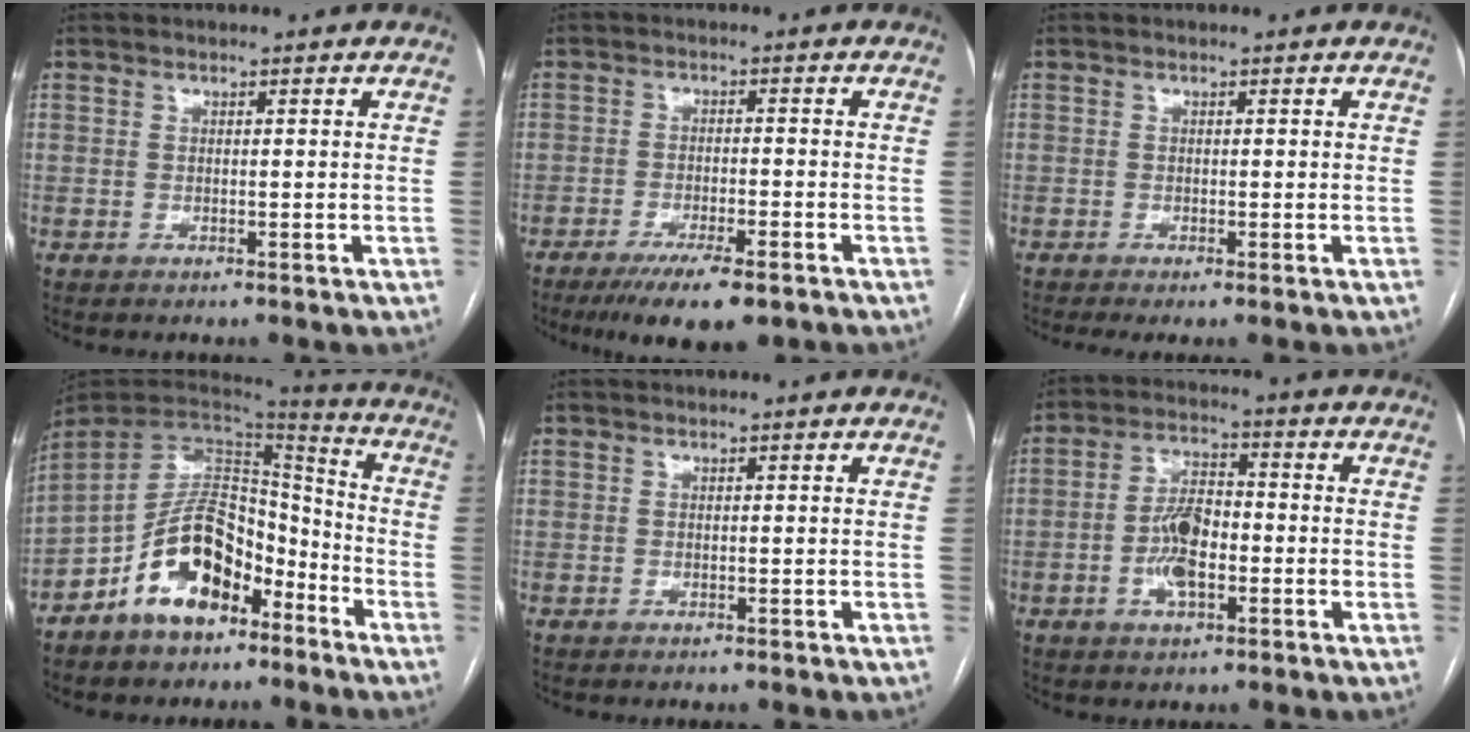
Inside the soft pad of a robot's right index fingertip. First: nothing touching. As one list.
[{"total": 8.7, "force": [-6.0, 1.8, 5.9], "torque": [-0.095, -0.015, -0.094]}, {"total": 1.3, "force": [-0.6, 0.1, 1.1], "torque": [-0.025, -0.005, -0.012]}, {"total": 13.7, "force": [-7.3, 8.4, 7.9], "torque": [-0.150, 0.028, -0.127]}, {"total": 0.0}, {"total": 9.0, "force": [-2.1, 3.4, 8.0], "torque": [-0.166, 0.014, -0.041]}]